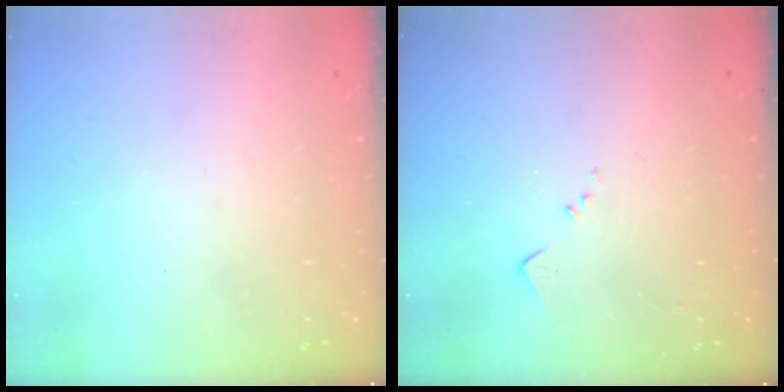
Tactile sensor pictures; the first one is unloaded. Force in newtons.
{"total": 4.0, "press": 4.0, "slide": 0.5}